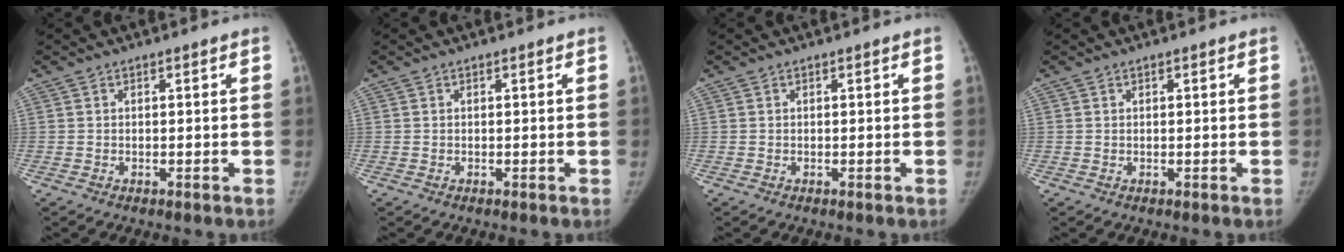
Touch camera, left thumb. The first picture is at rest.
{"total": 0.0}
{"total": 0.0}
{"total": 0.0}